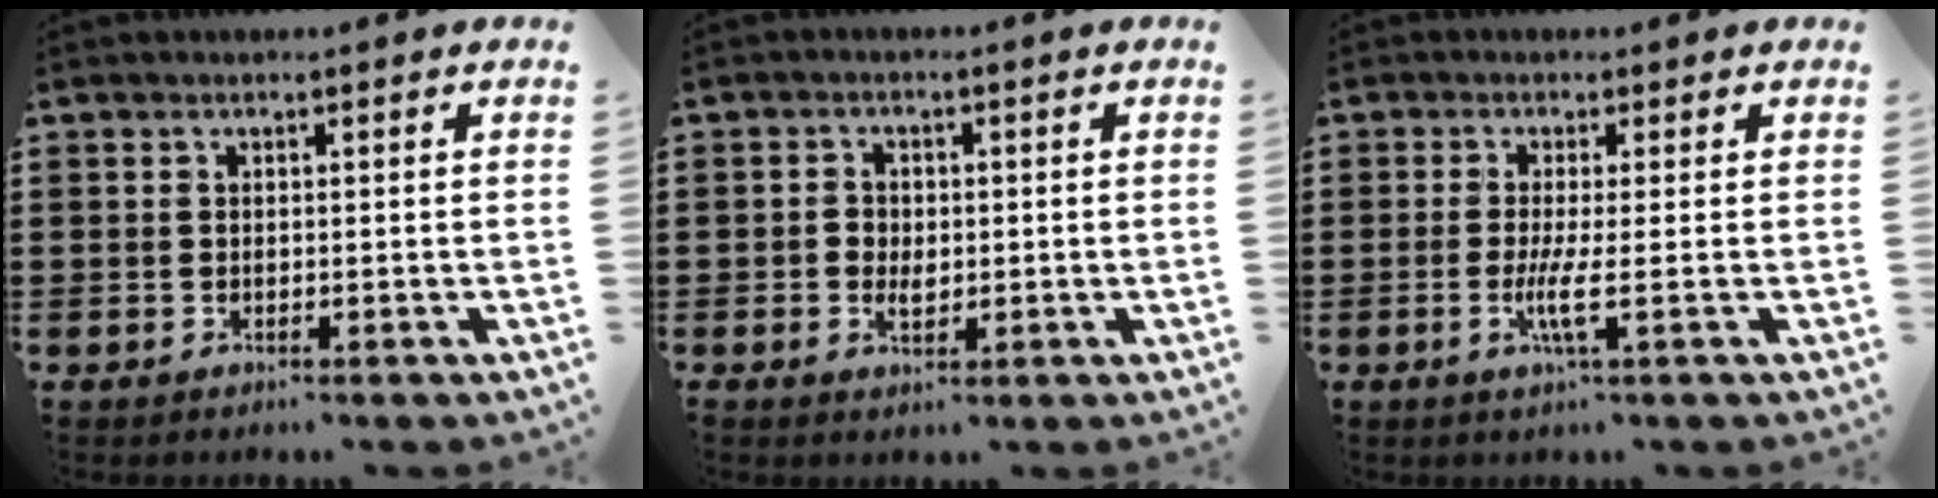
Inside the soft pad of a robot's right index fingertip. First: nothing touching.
{"total": 2.2, "force": [-0.3, 1.6, 1.4], "torque": [-0.030, 0.004, -0.006]}
{"total": 4.0, "force": [-0.8, 0.0, 3.9], "torque": [-0.068, -0.009, -0.016]}